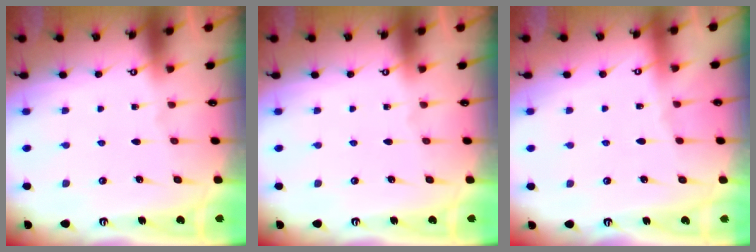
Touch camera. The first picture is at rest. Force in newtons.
{"total": 0.0}
{"total": 1.9, "press": 1.8, "slide": 0.5}